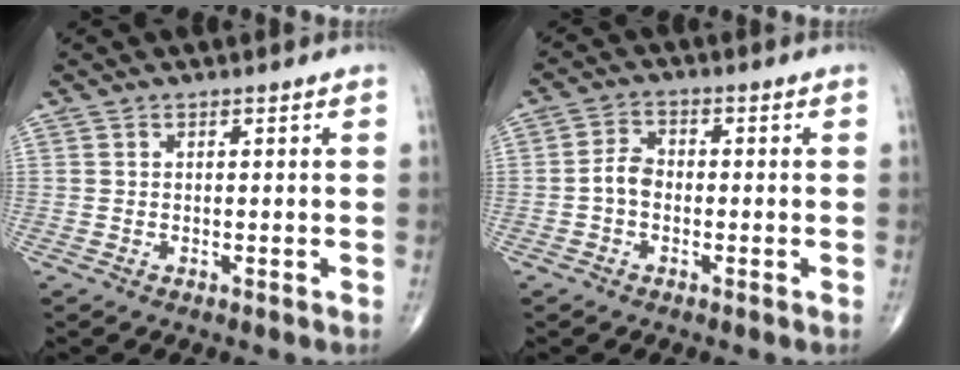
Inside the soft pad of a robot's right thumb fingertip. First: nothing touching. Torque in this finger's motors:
{"motor_torque": [0.24, 0.00, 0.35, -0.22, 0.03]}